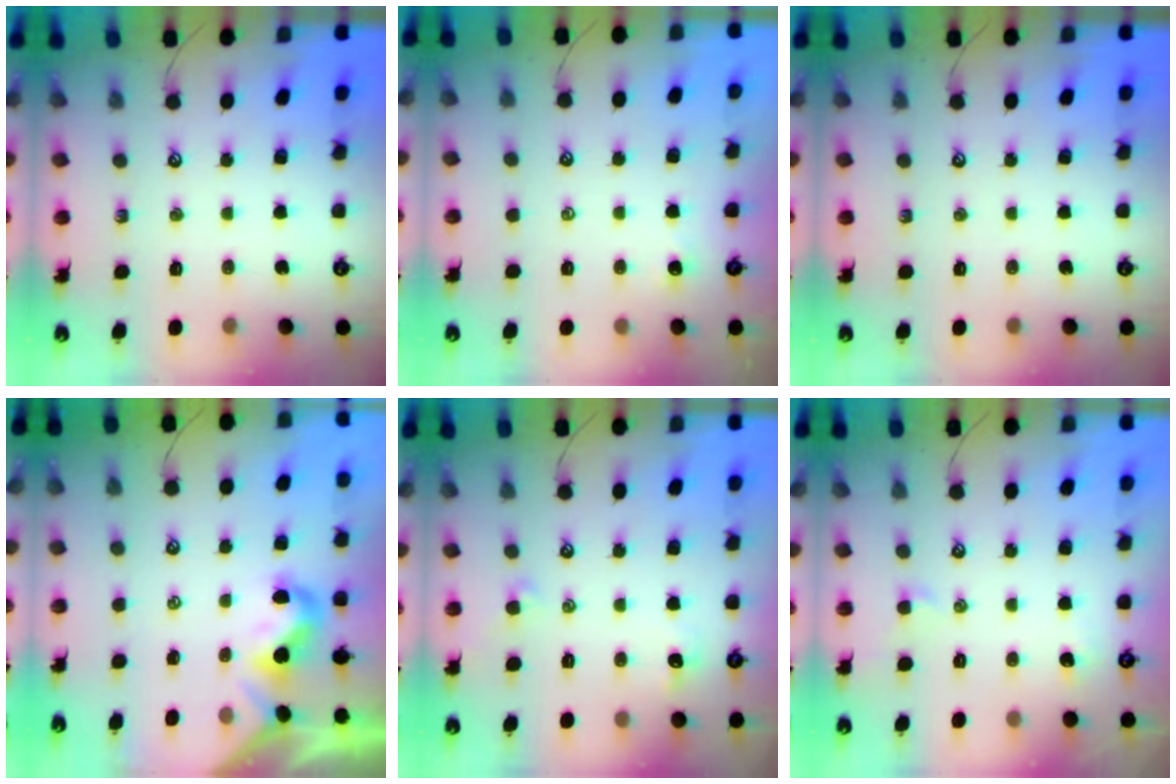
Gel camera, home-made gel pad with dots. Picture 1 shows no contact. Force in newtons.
{"total": 1.5, "press": 1.4, "slide": 0.4}
{"total": 0.0}
{"total": 0.0}
{"total": 1.0, "press": 0.8, "slide": 0.7}
{"total": 0.5, "press": 0.2, "slide": 0.5}